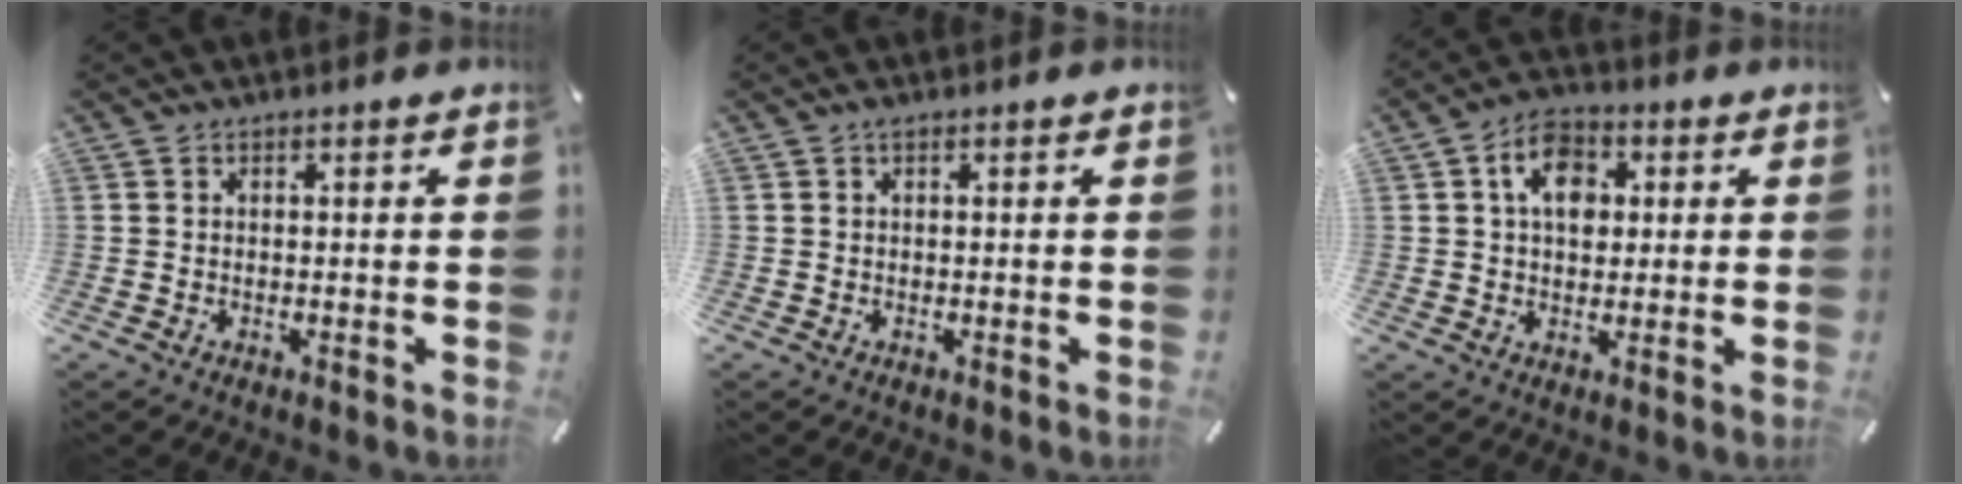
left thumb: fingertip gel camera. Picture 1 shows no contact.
{"total": 0.6, "force": [0.3, 0.2, 0.5], "torque": [-0.009, 0.002, 0.004]}
{"total": 8.6, "force": [1.9, 6.3, 5.6], "torque": [-0.085, 0.007, 0.032]}